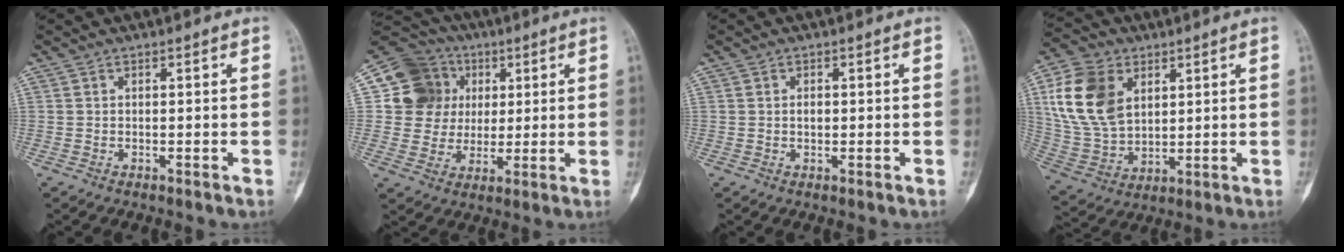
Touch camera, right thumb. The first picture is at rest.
{"total": 13.7, "force": [3.3, 12.9, 3.3], "torque": [-0.021, 0.014, 0.061]}
{"total": 1.3, "force": [0.1, 0.8, 1.0], "torque": [-0.014, 0.001, 0.003]}
{"total": 15.9, "force": [5.2, 11.0, 10.3], "torque": [-0.188, -0.012, 0.107]}